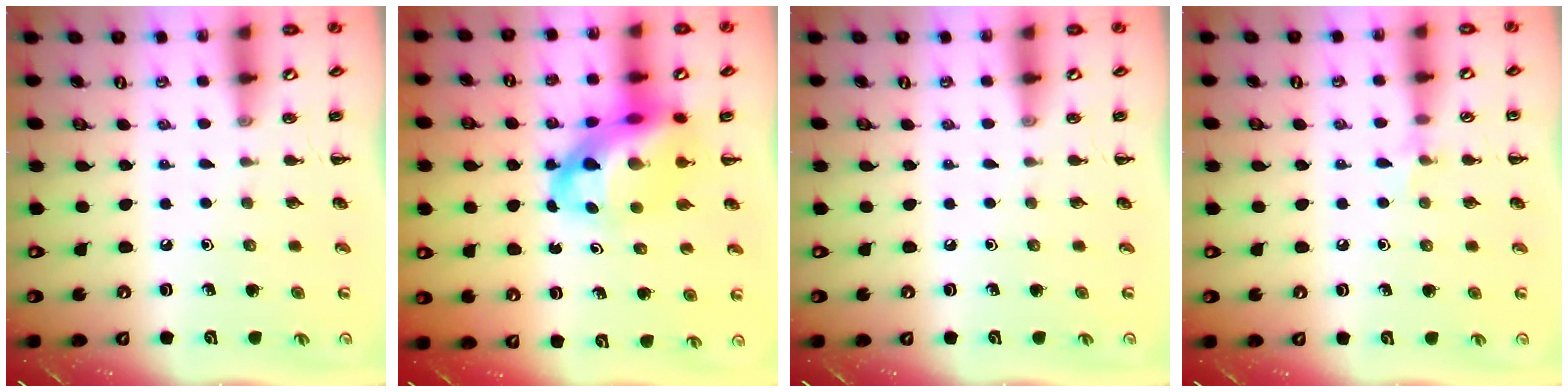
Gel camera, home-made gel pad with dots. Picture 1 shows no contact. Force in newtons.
{"total": 14.4, "press": 13.9, "slide": 3.8}
{"total": 0.0}
{"total": 4.8, "press": 4.5, "slide": 1.7}